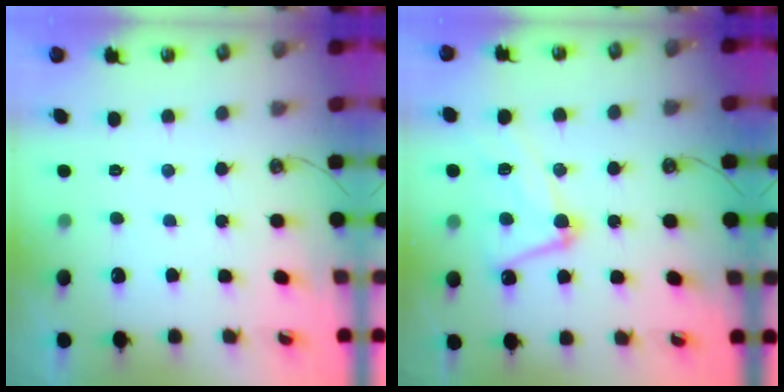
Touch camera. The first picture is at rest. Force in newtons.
{"total": 11.2, "press": 11.2, "slide": 1.0}